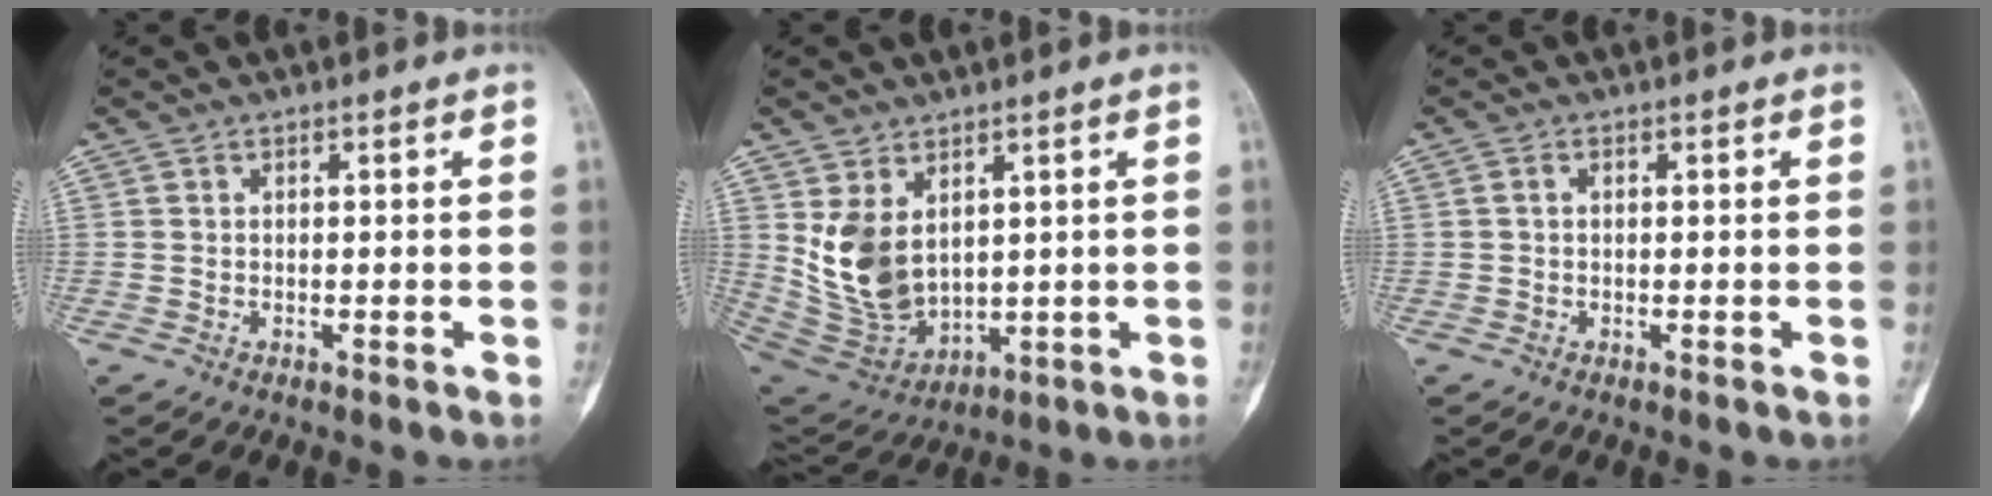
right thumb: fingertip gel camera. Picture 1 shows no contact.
{"total": 11.5, "force": [3.2, 7.6, 8.1], "torque": [-0.138, -0.025, 0.091]}
{"total": 0.7, "force": [0.1, 0.5, 0.5], "torque": [-0.010, 0.001, 0.000]}